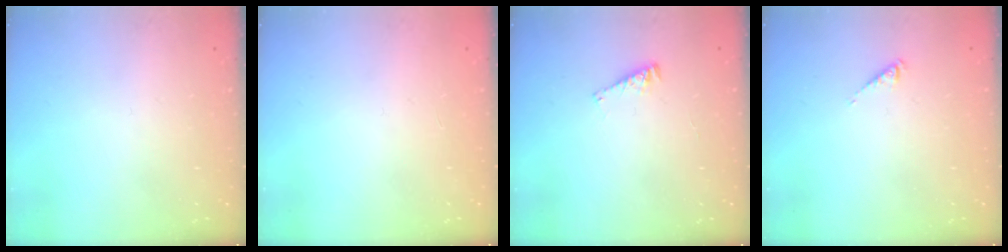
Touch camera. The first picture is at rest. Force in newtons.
{"total": 0.0}
{"total": 2.3, "press": 2.3, "slide": 0.2}
{"total": 0.7, "press": 0.7, "slide": 0.0}